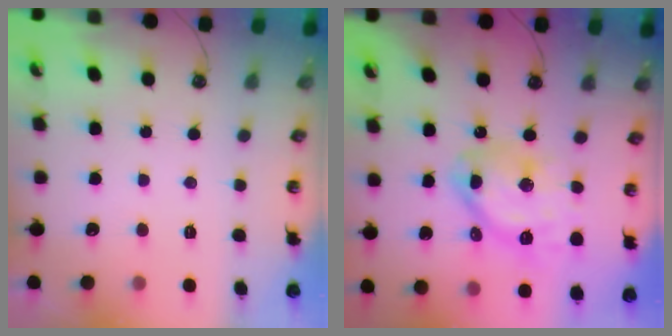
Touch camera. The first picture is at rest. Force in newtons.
{"total": 14.2, "press": 14.1, "slide": 1.5}